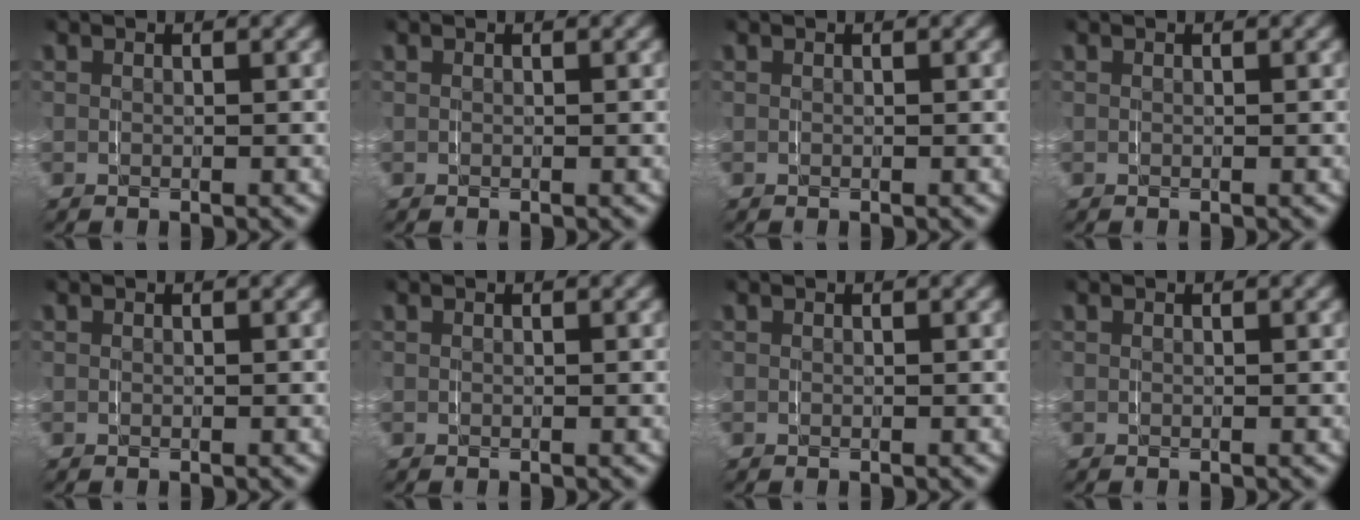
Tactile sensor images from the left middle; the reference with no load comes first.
{"total": 0.0}
{"total": 0.0}
{"total": 0.0}
{"total": 0.0}
{"total": 0.0}
{"total": 0.0}
{"total": 0.0}